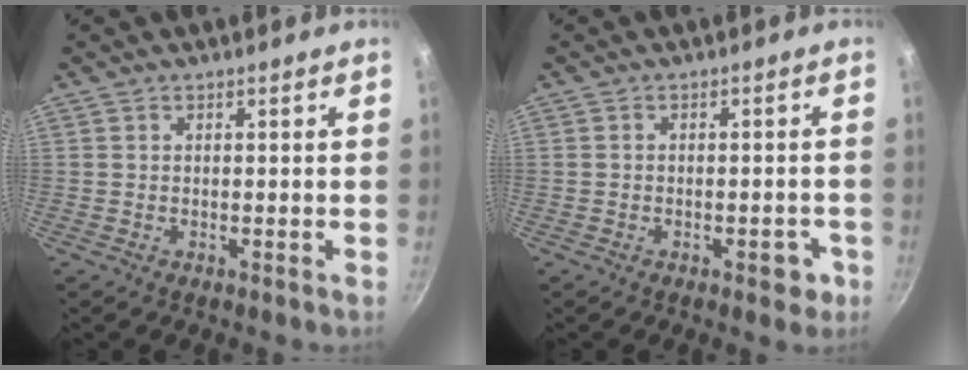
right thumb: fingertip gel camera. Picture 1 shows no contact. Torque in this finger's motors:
{"motor_torque": [0.84, 0.19, -0.22, 0.05, 0.05]}